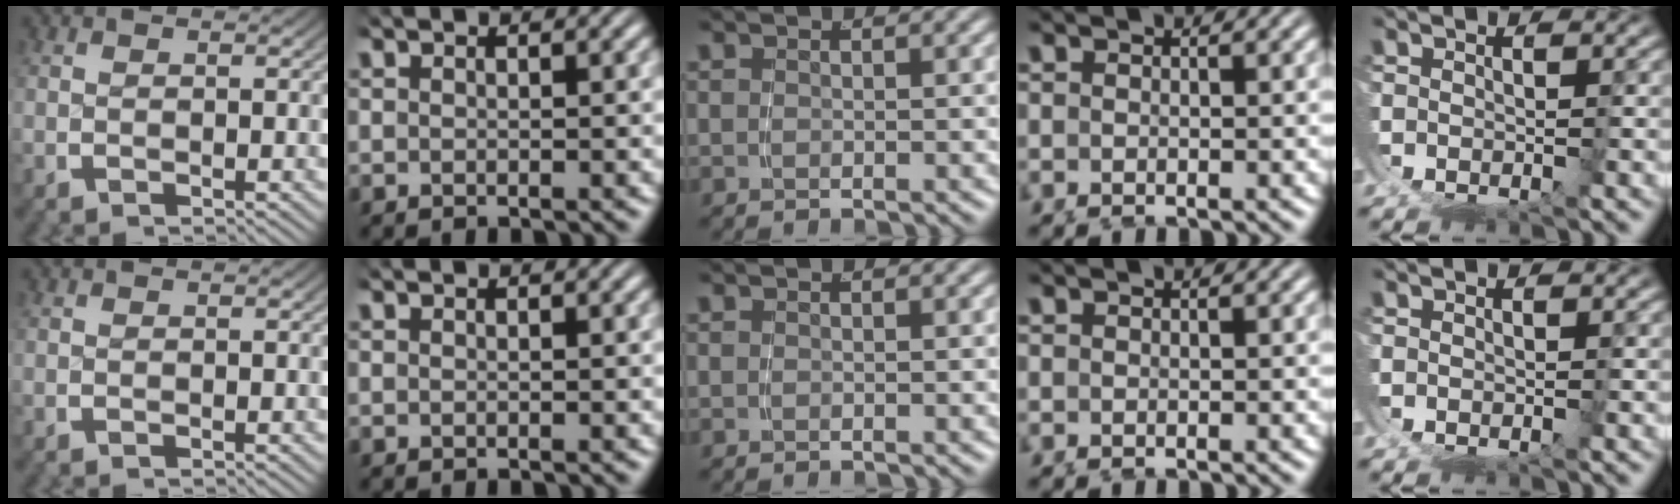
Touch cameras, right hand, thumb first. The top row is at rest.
{}